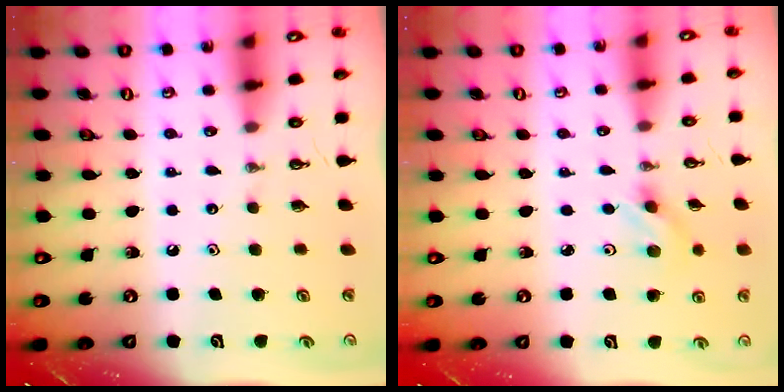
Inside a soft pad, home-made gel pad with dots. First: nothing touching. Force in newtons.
{"total": 3.2, "press": 2.9, "slide": 1.4}